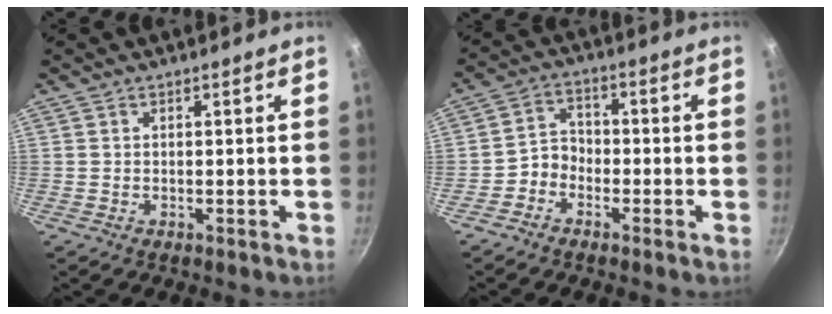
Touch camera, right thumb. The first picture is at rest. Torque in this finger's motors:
{"motor_torque": [-0.80, 0.20, -0.29, 0.19, 0.07]}